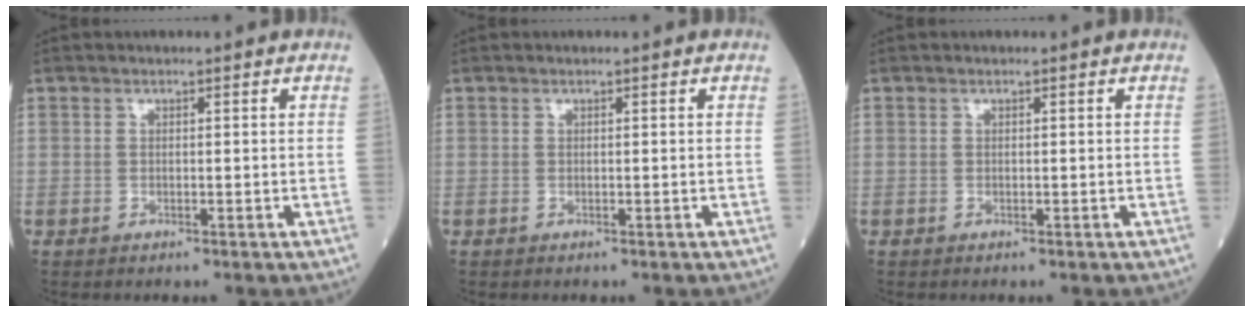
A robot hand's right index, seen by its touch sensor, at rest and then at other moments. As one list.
[{"total": 0.0}, {"total": 0.0}]